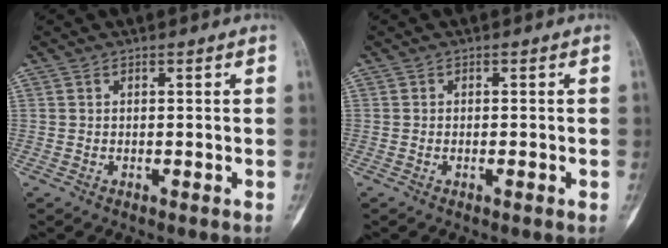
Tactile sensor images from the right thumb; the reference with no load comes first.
{"total": 1.0, "force": [-0.3, 0.3, 0.9], "torque": [-0.011, 0.002, -0.005]}